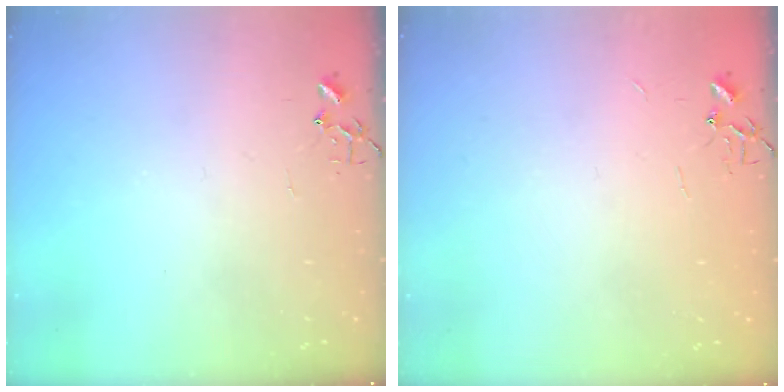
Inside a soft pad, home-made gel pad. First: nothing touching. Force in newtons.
{"total": 2.2, "press": 2.2, "slide": 0.3}